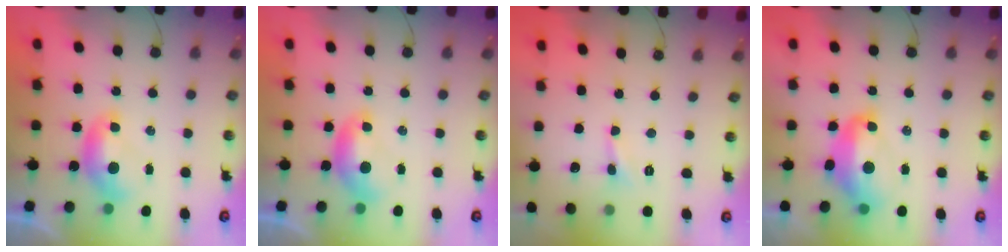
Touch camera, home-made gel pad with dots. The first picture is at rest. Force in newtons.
{"total": 0.0}
{"total": 2.1, "press": 2.0, "slide": 0.6}
{"total": 7.7, "press": 7.6, "slide": 1.1}